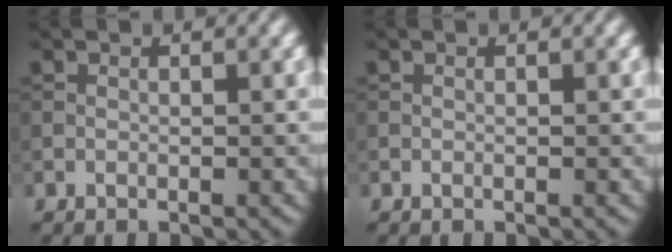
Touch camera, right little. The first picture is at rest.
{"total": 0.0}